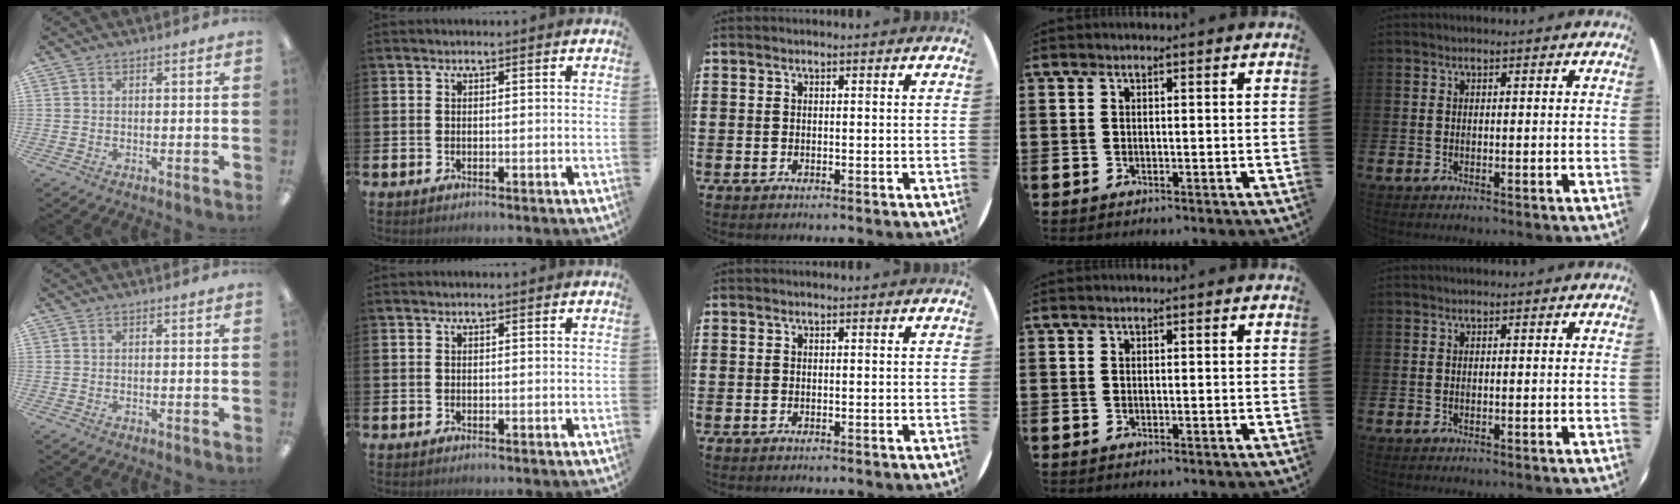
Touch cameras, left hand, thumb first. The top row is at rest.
{}